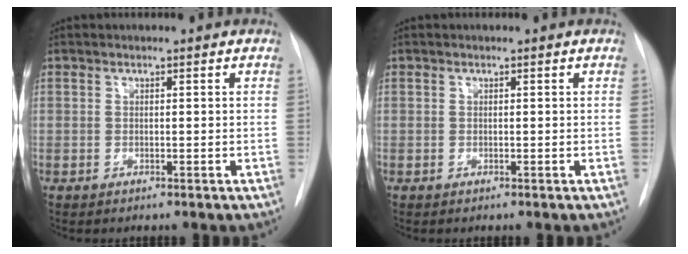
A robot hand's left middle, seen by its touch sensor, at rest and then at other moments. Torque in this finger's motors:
{"motor_torque": [-0.03, 0.04, -0.03, 0.00]}